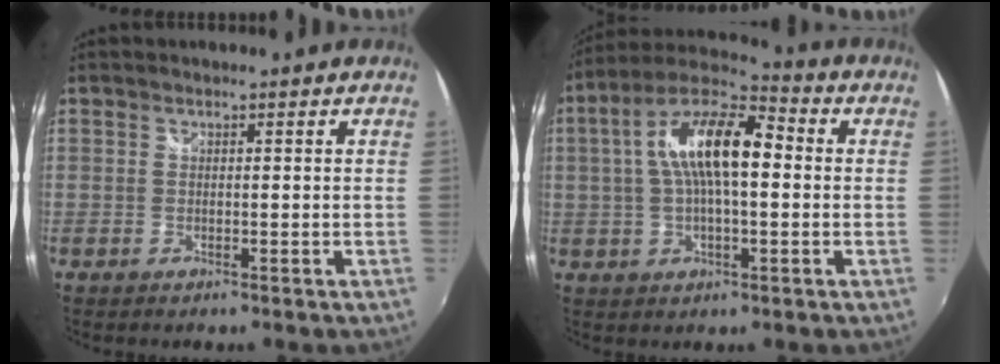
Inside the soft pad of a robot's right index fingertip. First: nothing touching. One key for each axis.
{"total": 14.7, "fx": 1.5, "fy": 5.7, "fz": 13.5, "tx": -0.248, "ty": 0.023, "tz": 0.015}